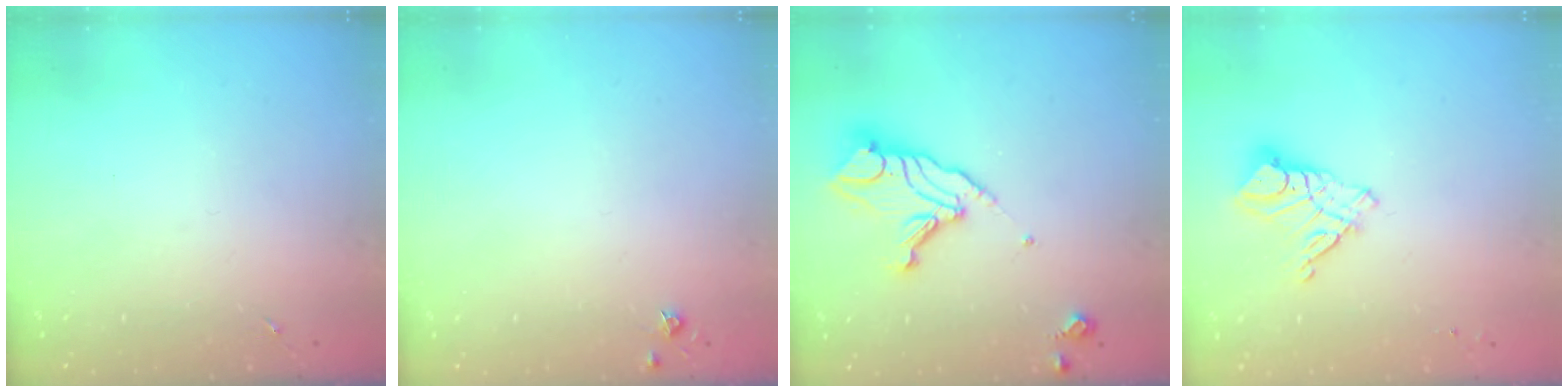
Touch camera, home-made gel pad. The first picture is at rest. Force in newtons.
{"total": 3.8, "press": 3.8, "slide": 0.5}
{"total": 14.3, "press": 14.3, "slide": 1.0}
{"total": 9.7, "press": 9.7, "slide": 1.1}